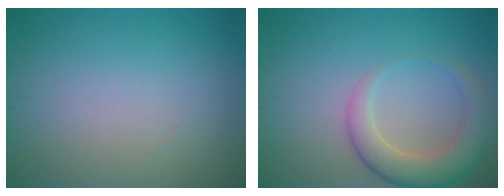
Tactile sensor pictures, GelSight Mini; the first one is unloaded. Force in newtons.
{"total": 4.9, "press": 4.9, "slide": 0.5}